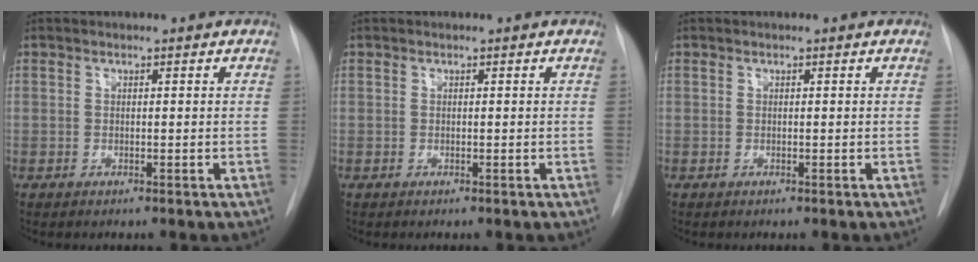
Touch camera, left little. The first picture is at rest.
{"total": 0.0}
{"total": 0.0}